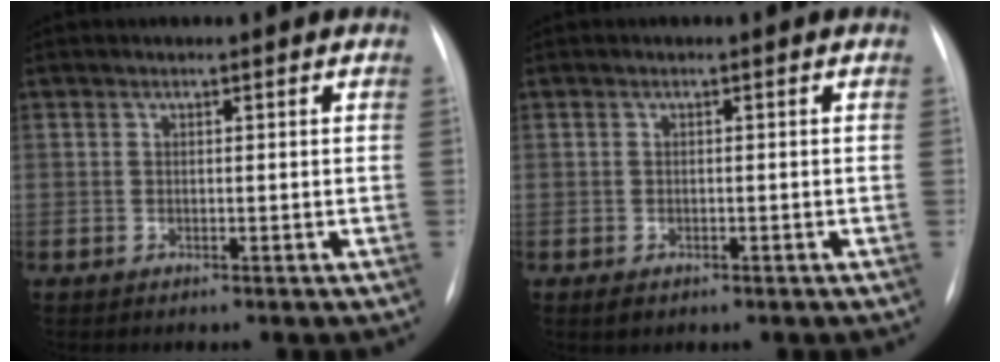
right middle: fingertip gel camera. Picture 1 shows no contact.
{"total": 1.5, "force": [-0.8, 0.9, 0.8], "torque": [-0.012, 0.001, -0.005]}